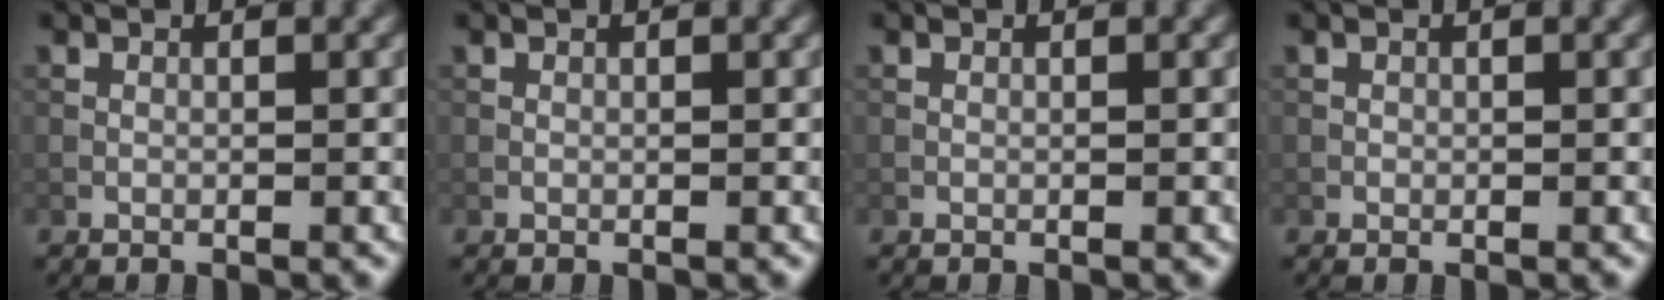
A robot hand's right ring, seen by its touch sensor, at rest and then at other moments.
{"total": 0.0}
{"total": 0.0}
{"total": 0.0}